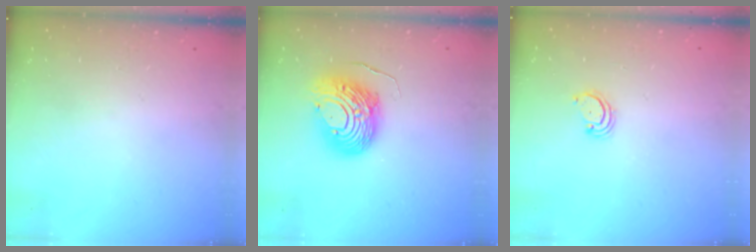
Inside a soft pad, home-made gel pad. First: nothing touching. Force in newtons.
{"total": 13.8, "press": 13.7, "slide": 1.3}
{"total": 2.8, "press": 2.8, "slide": 0.3}